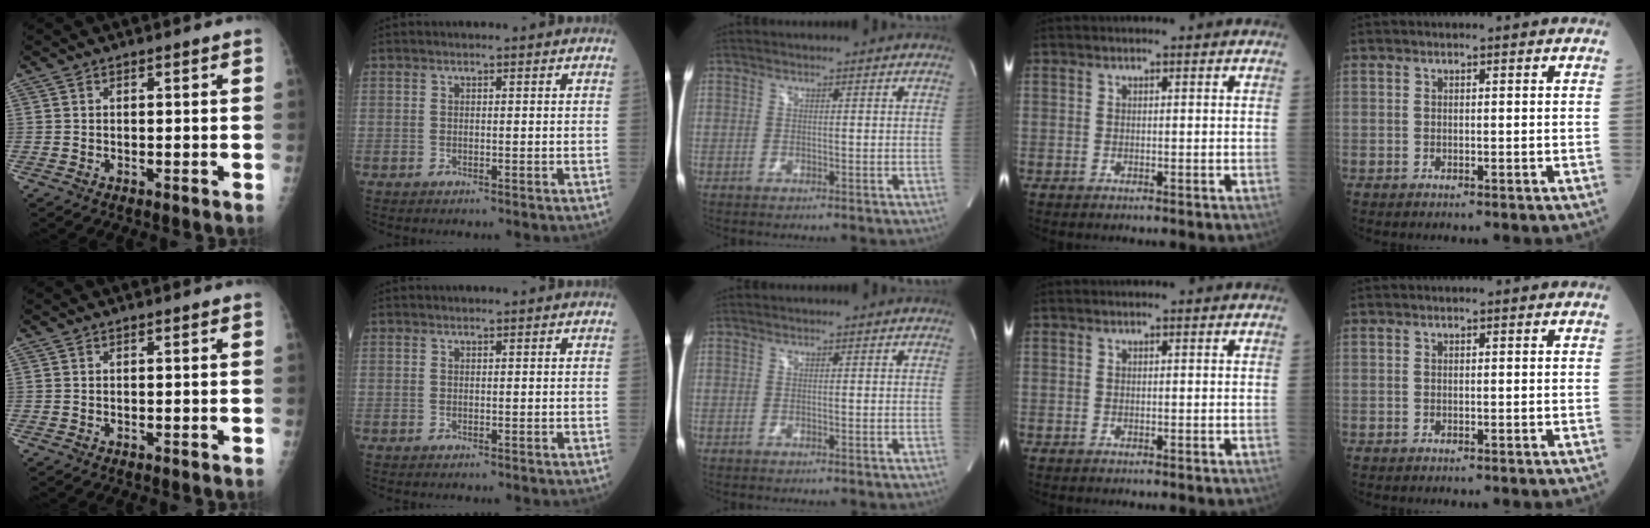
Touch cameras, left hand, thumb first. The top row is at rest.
{}